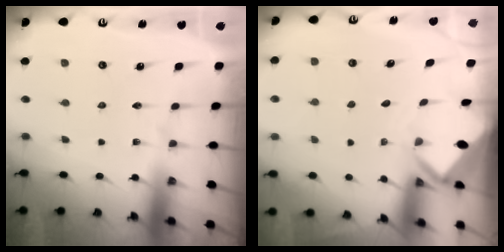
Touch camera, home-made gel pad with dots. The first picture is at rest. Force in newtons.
{"total": 3.2, "press": 3.2, "slide": 0.2}